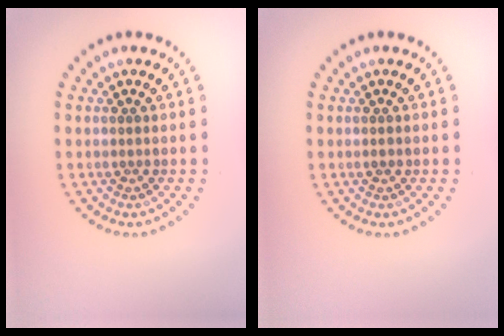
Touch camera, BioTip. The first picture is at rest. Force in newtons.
{"total": 0.6, "press": 0.6, "slide": 0.2}